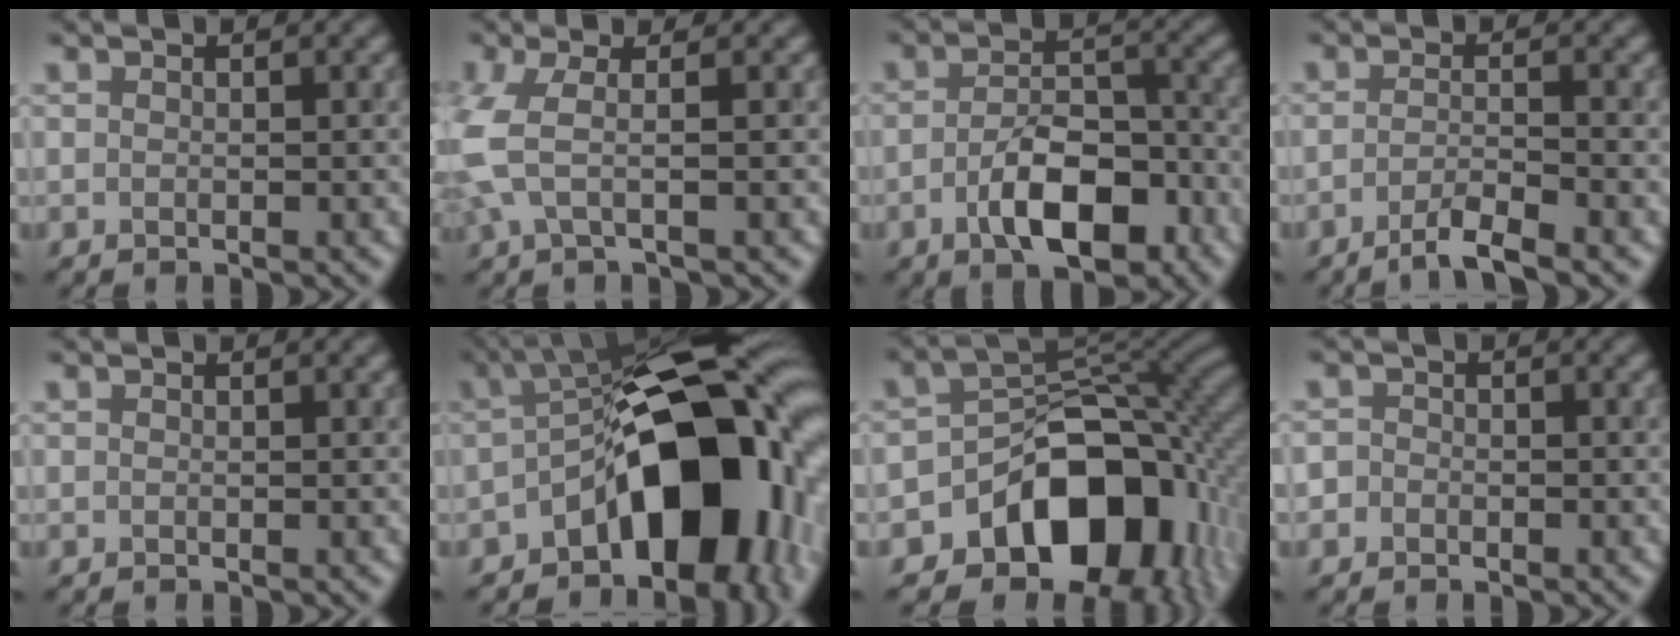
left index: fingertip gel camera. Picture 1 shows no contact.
{"total": 3.6, "force": [-0.1, 1.1, 3.4], "torque": [-0.086, -0.002, -0.008]}
{"total": 6.5, "force": [-3.0, 3.1, 4.9], "torque": [-0.080, 0.004, -0.047]}
{"total": 3.2, "force": [-2.0, 0.6, 2.4], "torque": [-0.037, 0.003, -0.052]}
{"total": 0.0}
{"total": 15.7, "force": [-3.9, 8.0, 13.0], "torque": [-0.134, 0.015, -0.065]}
{"total": 13.8, "force": [-6.2, 9.6, 7.6], "torque": [-0.096, -0.016, -0.099]}
{"total": 1.5, "force": [-0.3, 1.5, 0.2], "torque": [0.014, 0.007, -0.022]}